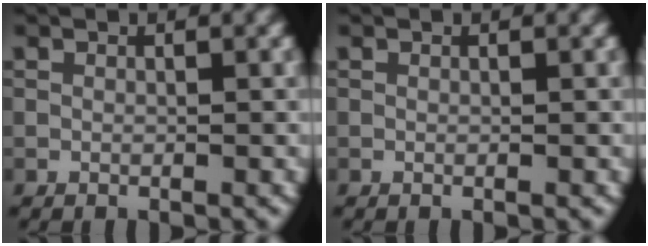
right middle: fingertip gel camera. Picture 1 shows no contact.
{"total": 0.0}